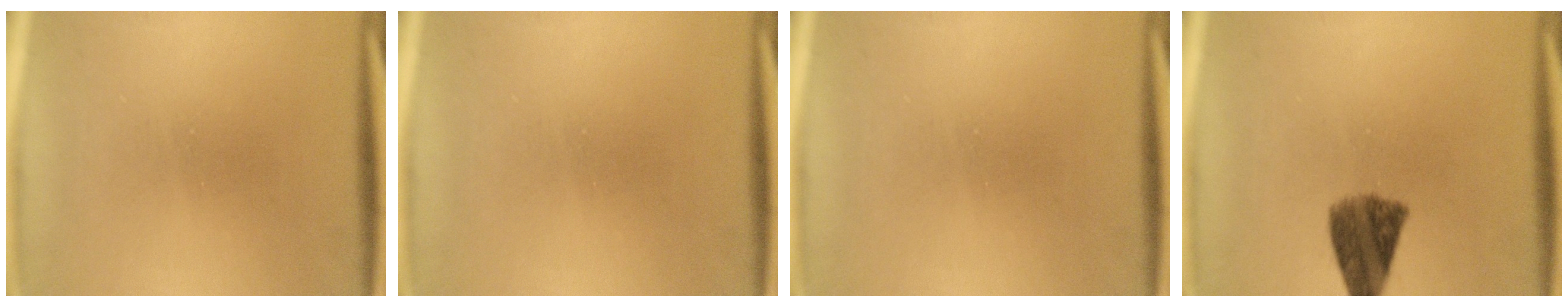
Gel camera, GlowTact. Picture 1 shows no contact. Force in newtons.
{"total": 0.0}
{"total": 0.0}
{"total": 7.3}